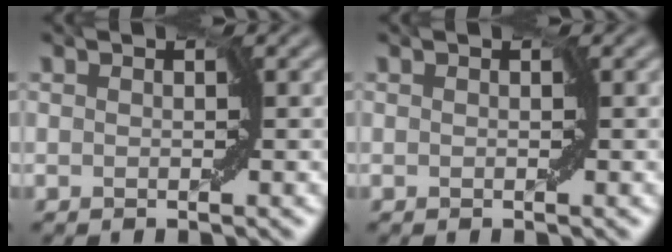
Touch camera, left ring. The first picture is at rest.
{"total": 0.0}